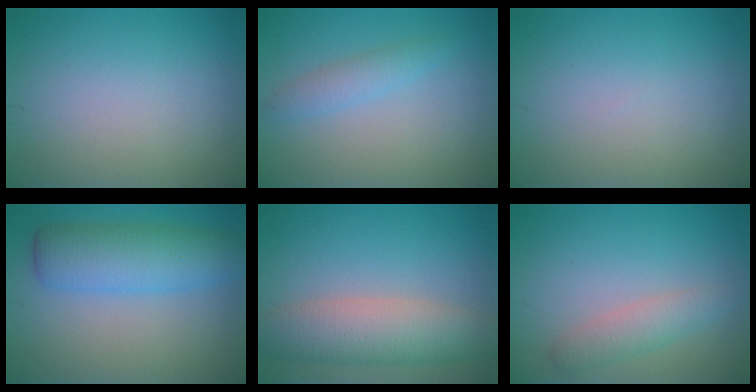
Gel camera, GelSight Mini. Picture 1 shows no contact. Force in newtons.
{"total": 2.0, "press": 2.0, "slide": 0.1}
{"total": 0.0}
{"total": 6.0, "press": 6.0, "slide": 0.1}
{"total": 6.0, "press": 6.0, "slide": 0.4}
{"total": 2.4, "press": 2.3, "slide": 0.1}